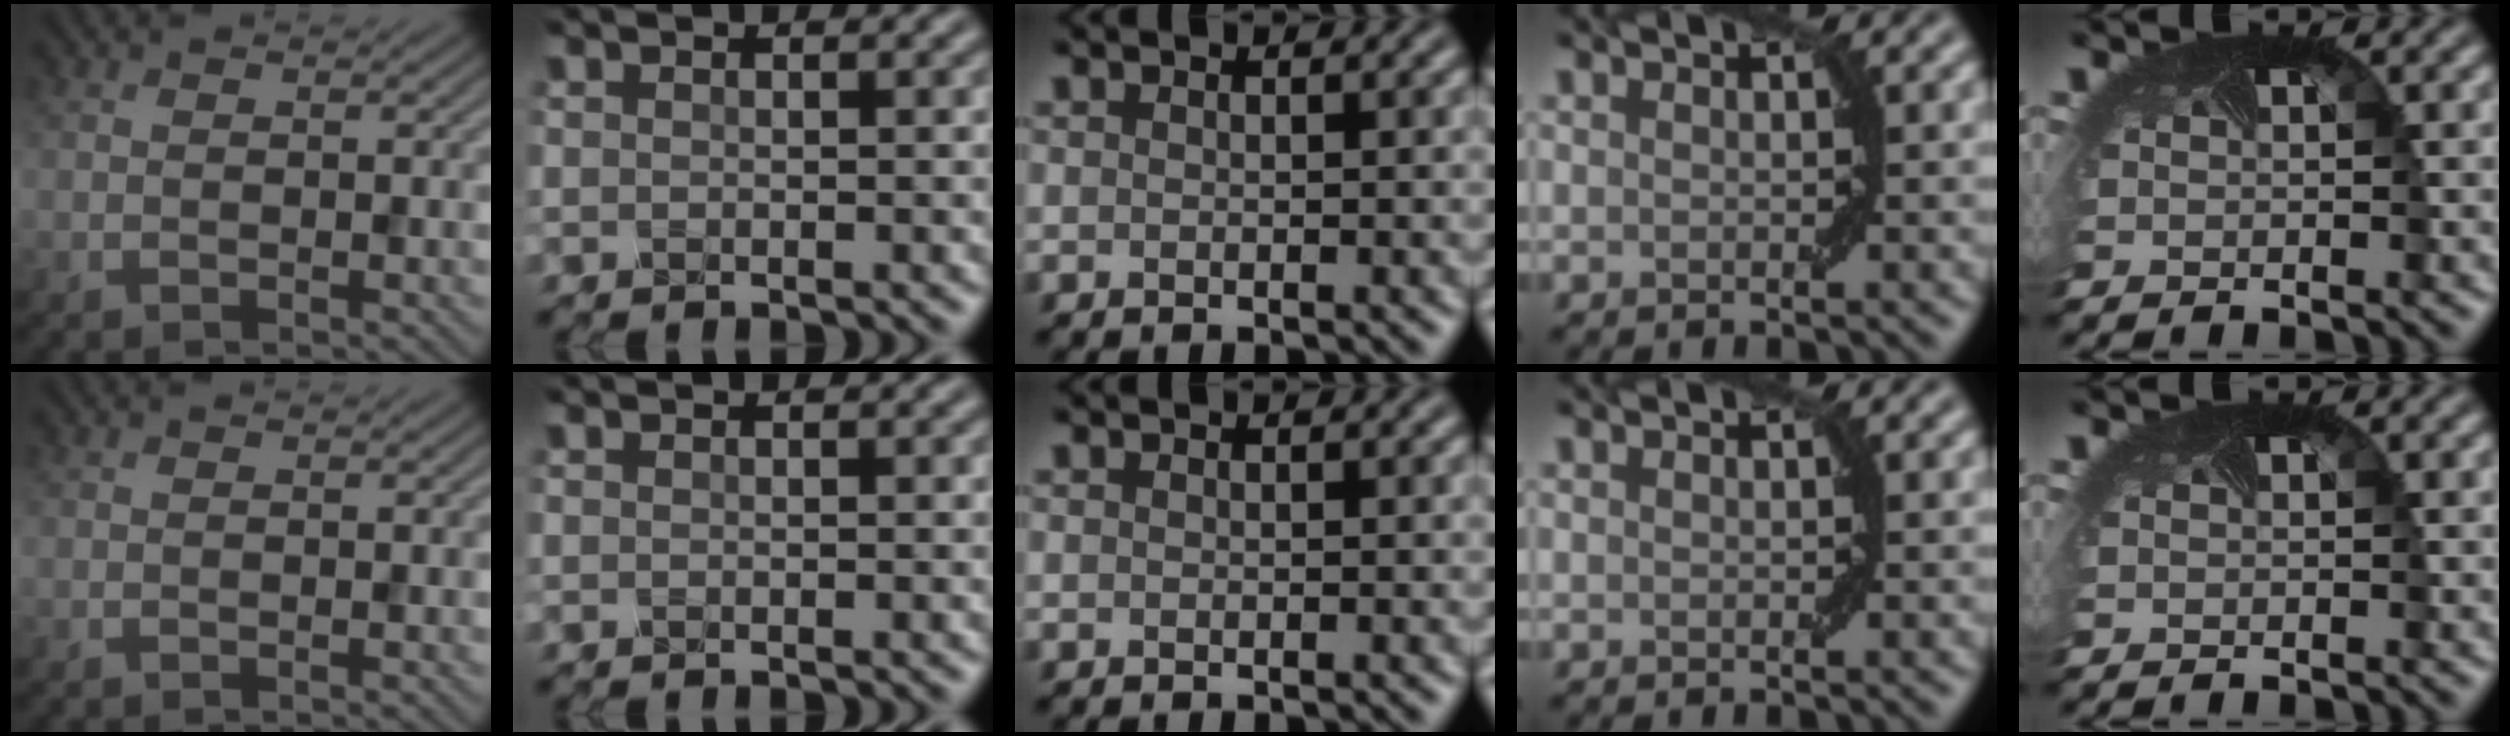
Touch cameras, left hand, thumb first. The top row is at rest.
{}